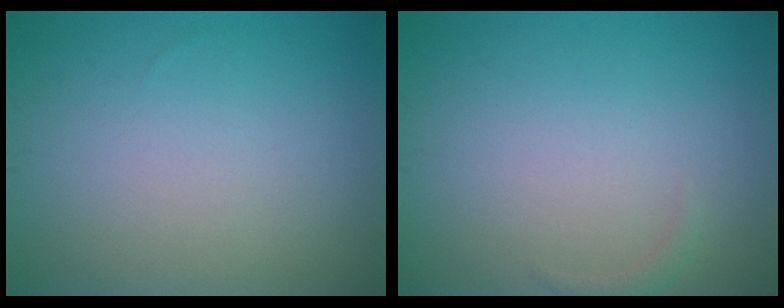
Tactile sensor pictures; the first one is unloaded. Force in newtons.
{"total": 0.7, "press": 0.7, "slide": 0.1}